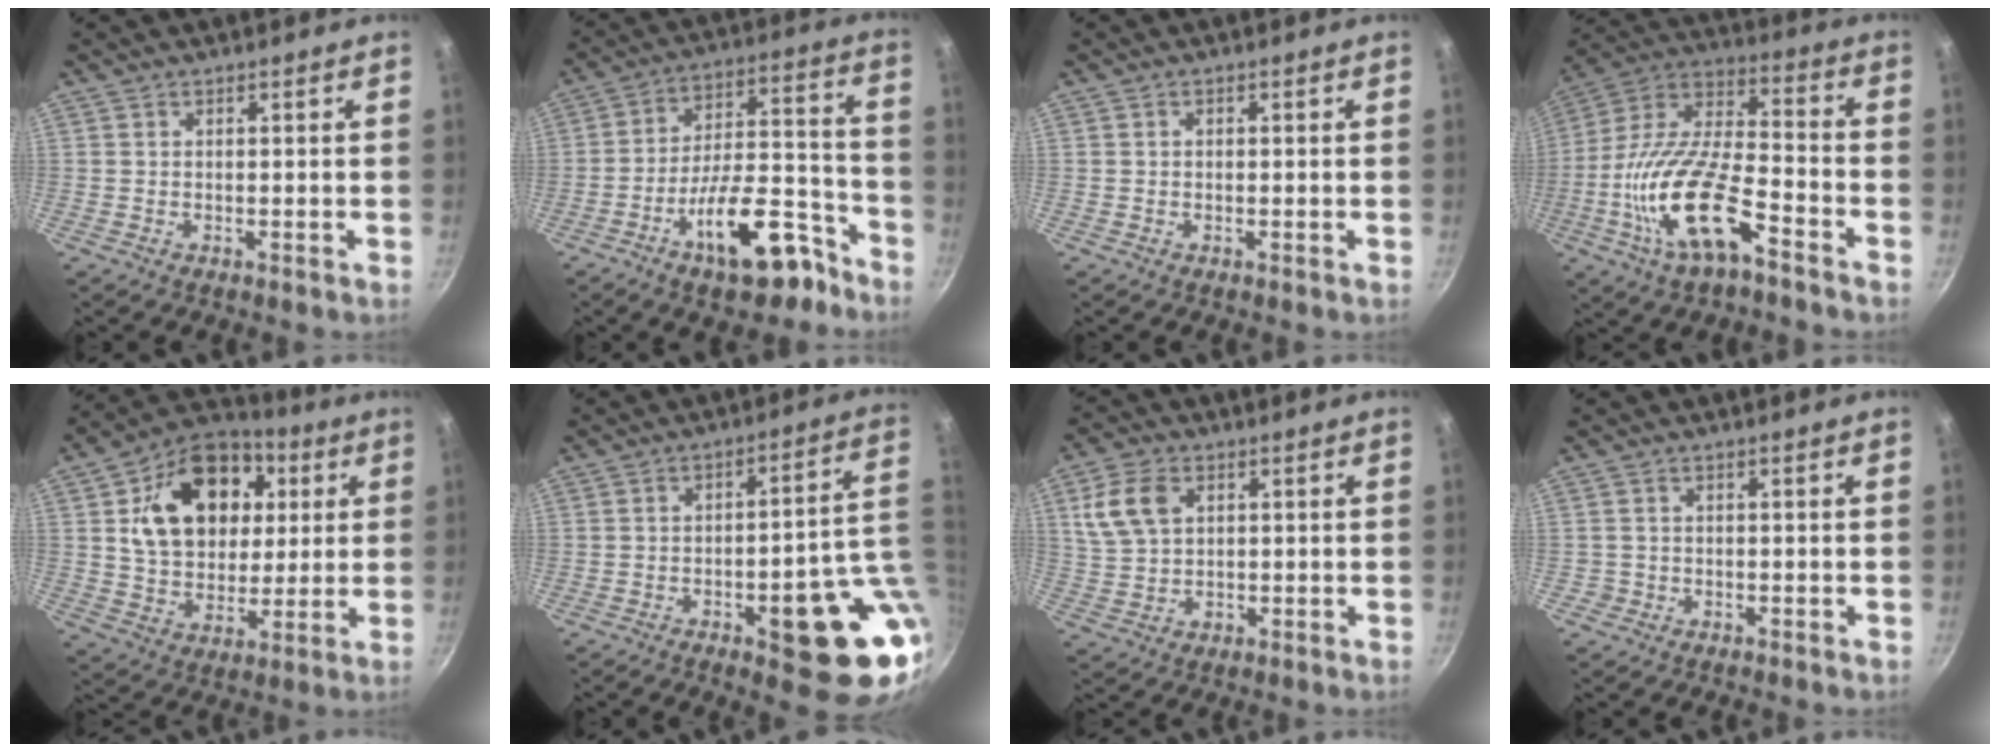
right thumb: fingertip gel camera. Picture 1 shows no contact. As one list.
[{"total": 17.7, "force": [-10.2, 7.3, 12.4], "torque": [-0.153, 0.091, -0.152]}, {"total": 0.7, "force": [0.1, 0.6, 0.4], "torque": [-0.005, 0.005, 0.000]}, {"total": 20.1, "force": [-8.7, 7.9, 16.3], "torque": [-0.303, 0.046, -0.177]}, {"total": 21.7, "force": [5.4, 15.8, 13.8], "torque": [-0.204, 0.009, 0.085]}, {"total": 17.9, "force": [-3.0, 5.9, 16.6], "torque": [-0.162, 0.015, -0.031]}, {"total": 9.0, "force": [2.6, 6.5, 5.7], "torque": [-0.095, 0.002, 0.053]}, {"total": 1.3, "force": [-0.5, 1.2, 0.2], "torque": [0.001, 0.006, -0.006]}]